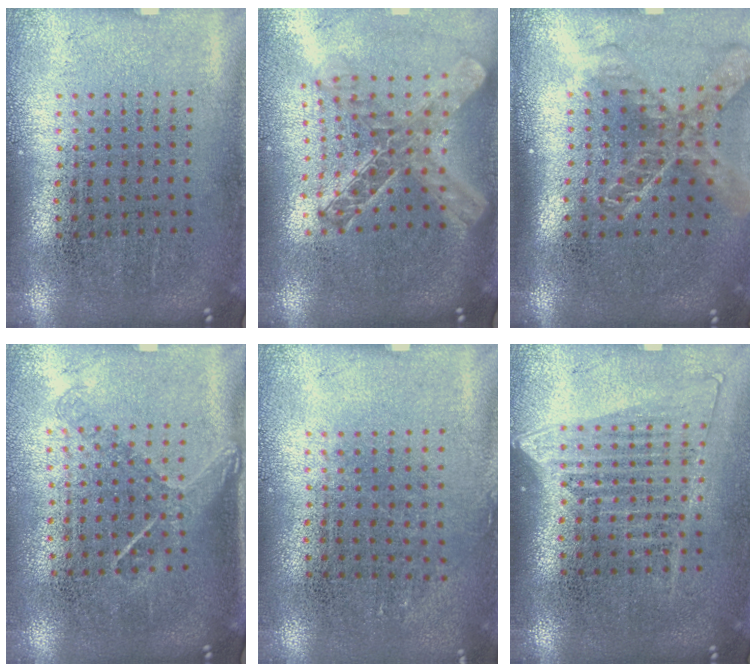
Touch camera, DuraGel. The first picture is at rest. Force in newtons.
{"total": 2.1, "press": 1.8, "slide": 1.1}
{"total": 2.0, "press": 1.5, "slide": 1.2}
{"total": 1.3, "press": 1.0, "slide": 0.9}
{"total": 0.9, "press": 0.6, "slide": 0.6}
{"total": 1.3, "press": 1.1, "slide": 0.6}